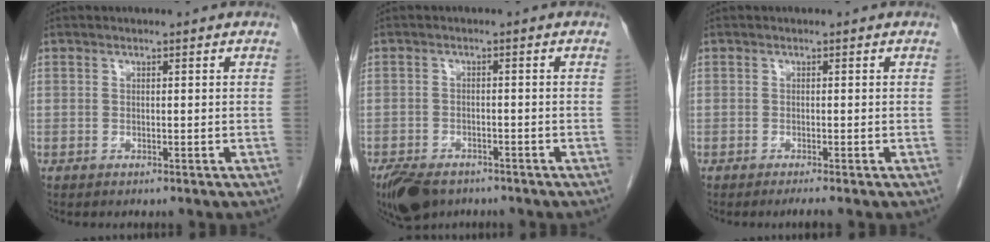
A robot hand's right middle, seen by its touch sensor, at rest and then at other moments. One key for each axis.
{"total": 7.2, "fx": -5.3, "fy": 3.6, "fz": 3.2, "tx": -0.054, "ty": -0.006, "tz": -0.085}
{"total": 1.0, "fx": -0.8, "fy": -0.5, "fz": 0.5, "tx": -0.012, "ty": -0.002, "tz": -0.015}